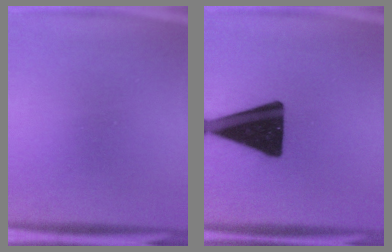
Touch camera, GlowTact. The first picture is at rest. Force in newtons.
{"total": 19.0}